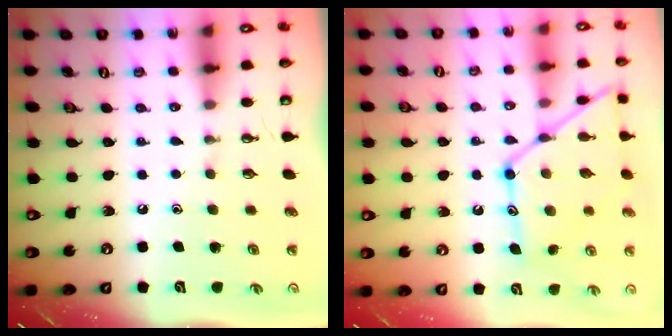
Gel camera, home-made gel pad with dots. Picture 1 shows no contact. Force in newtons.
{"total": 16.6, "press": 16.5, "slide": 1.4}